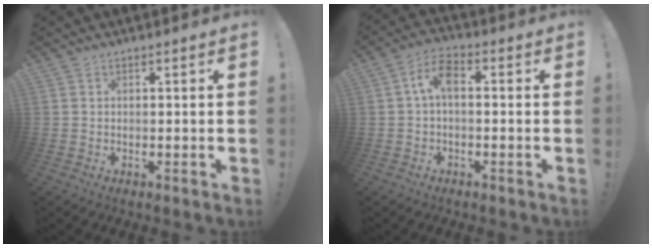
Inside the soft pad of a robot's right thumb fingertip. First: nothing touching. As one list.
[{"total": 6.6, "force": [0.4, 3.0, 5.9], "torque": [-0.124, 0.006, 0.008]}]